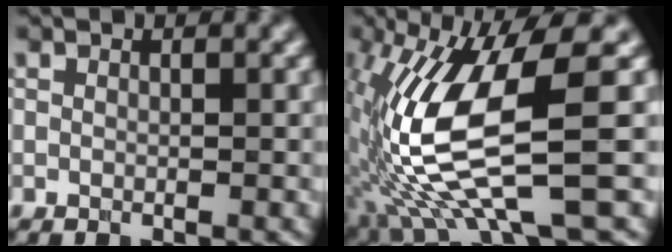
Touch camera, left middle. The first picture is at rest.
{"total": 12.0, "force": [-1.5, 3.0, 11.6], "torque": [-0.238, -0.012, -0.015]}